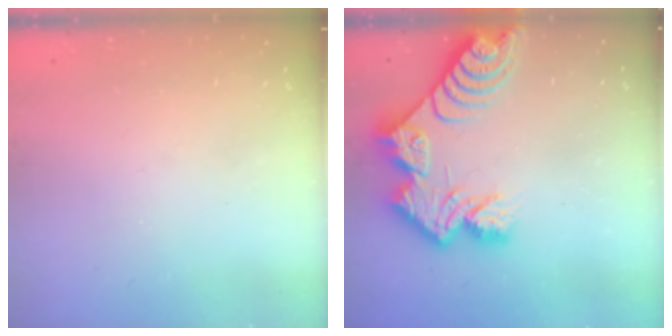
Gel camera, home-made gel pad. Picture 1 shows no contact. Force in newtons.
{"total": 14.5, "press": 14.4, "slide": 1.1}